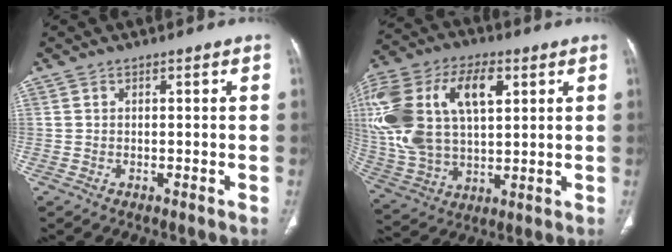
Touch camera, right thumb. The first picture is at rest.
{"total": 26.3, "force": [7.1, 15.0, 20.5], "torque": [-0.451, 0.018, 0.134]}